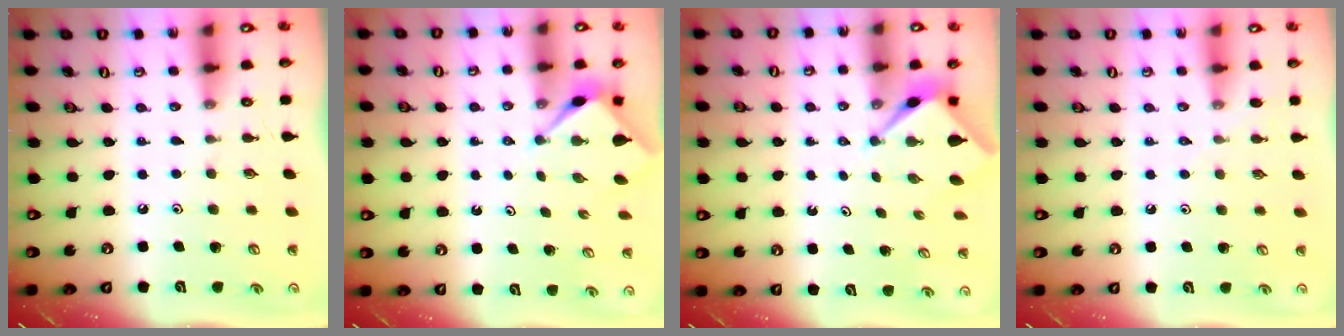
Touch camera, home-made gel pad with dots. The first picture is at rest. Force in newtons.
{"total": 3.0, "press": 3.0, "slide": 0.2}
{"total": 2.7, "press": 2.7, "slide": 0.1}
{"total": 3.5, "press": 3.4, "slide": 0.7}